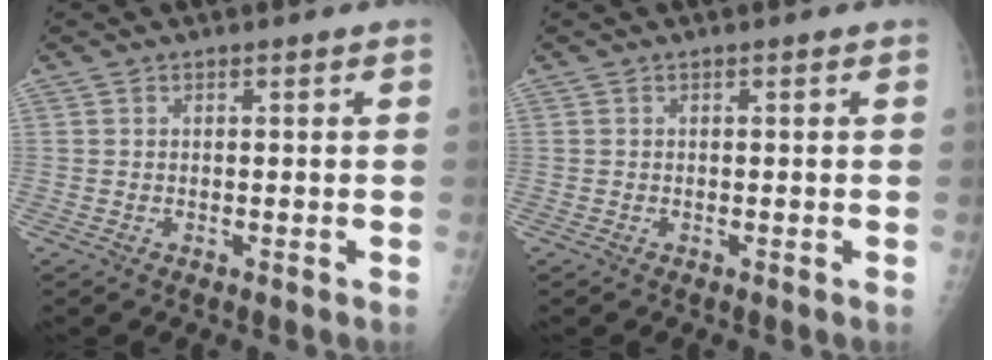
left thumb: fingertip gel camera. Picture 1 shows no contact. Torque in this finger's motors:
{"motor_torque": [0.00, 0.01, 0.00, 0.00, 0.00]}